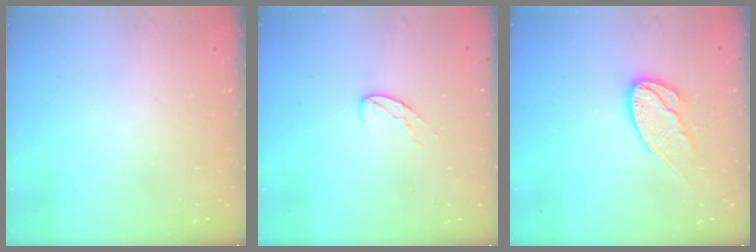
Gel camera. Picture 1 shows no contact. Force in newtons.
{"total": 6.0, "press": 5.9, "slide": 0.4}
{"total": 12.7, "press": 12.7, "slide": 1.0}